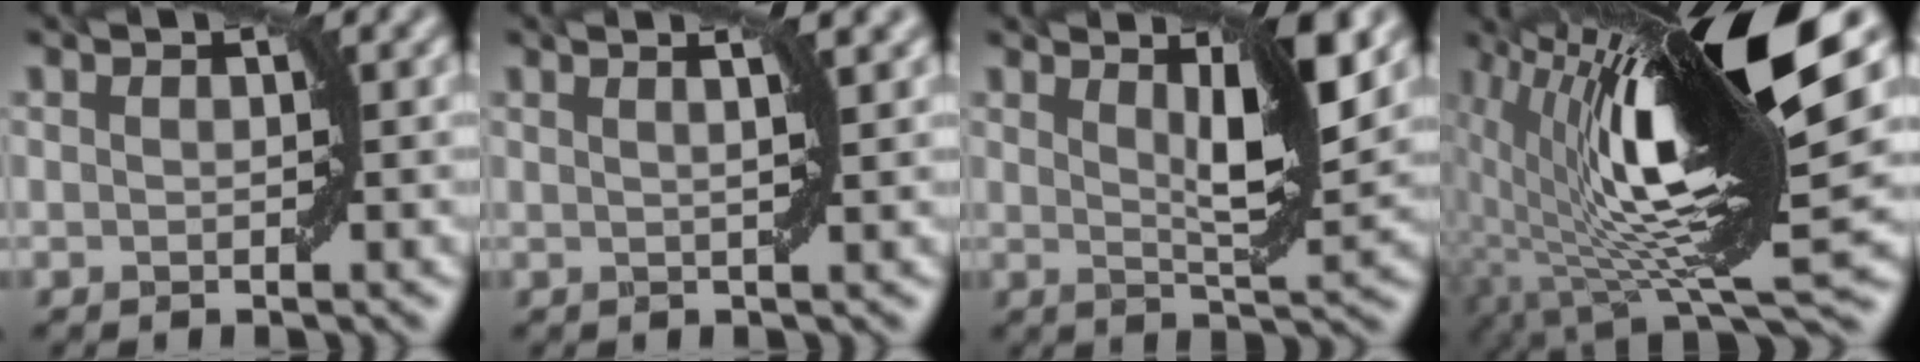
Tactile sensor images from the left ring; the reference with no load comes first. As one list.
[{"total": 4.7, "force": [2.3, 1.8, 3.7], "torque": [-0.022, 0.029, -0.001]}, {"total": 5.9, "force": [2.4, 1.2, 5.3], "torque": [-0.074, -0.006, 0.043]}, {"total": 17.5, "force": [2.6, 4.8, 16.6], "torque": [-0.276, 0.005, 0.048]}]